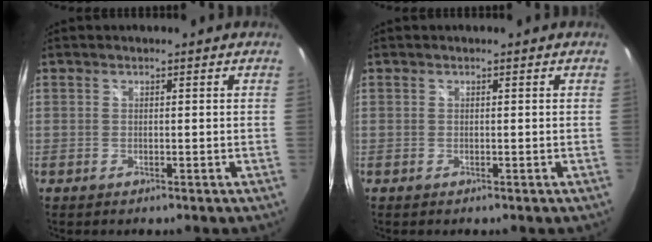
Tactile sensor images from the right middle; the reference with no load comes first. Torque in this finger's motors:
{"motor_torque": [0.38, -0.44, 0.01, 0.00]}